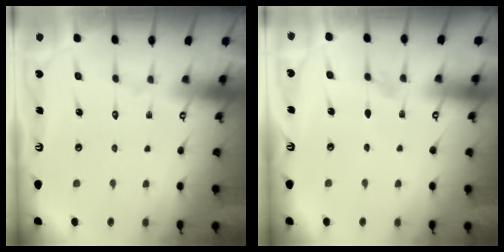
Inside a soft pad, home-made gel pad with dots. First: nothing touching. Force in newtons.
{"total": 5.1, "press": 4.5, "slide": 2.5}